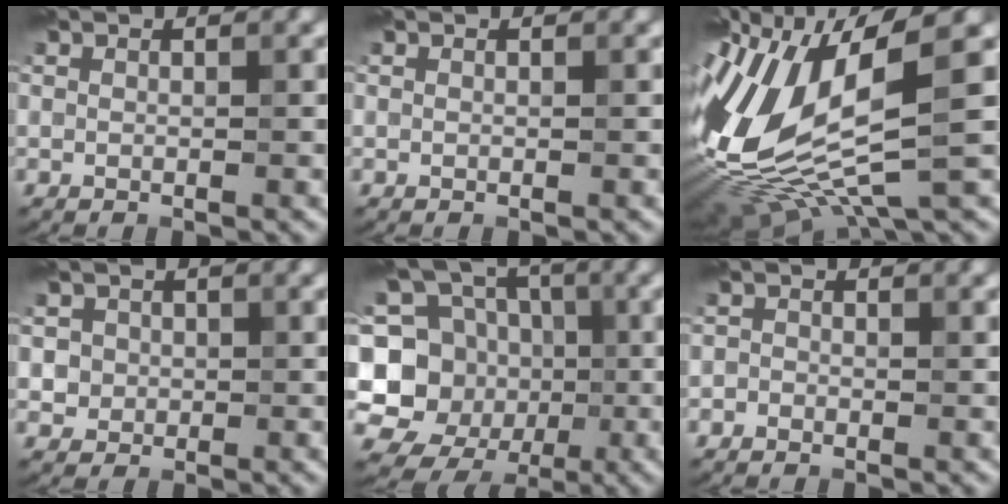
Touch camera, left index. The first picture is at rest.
{"total": 0.0}
{"total": 13.4, "force": [-0.5, 5.5, 12.1], "torque": [-0.274, -0.004, -0.007]}
{"total": 3.2, "force": [0.9, 2.9, 1.2], "torque": [-0.020, 0.008, 0.010]}
{"total": 12.4, "force": [-1.3, 11.3, 4.9], "torque": [-0.132, 0.034, -0.036]}
{"total": 0.9, "force": [-0.7, 0.6, -0.1], "torque": [0.009, -0.003, -0.022]}